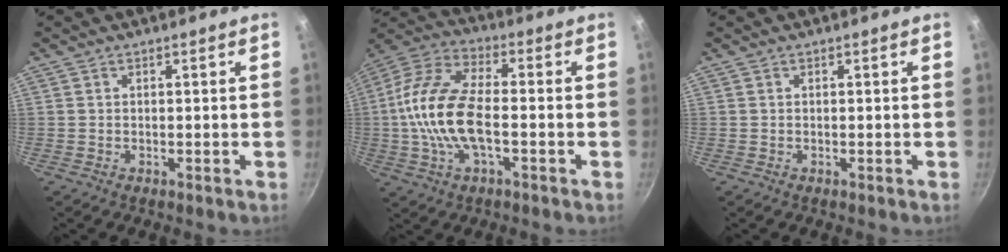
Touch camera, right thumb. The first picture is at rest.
{"total": 16.1, "force": [-2.0, 7.5, 14.1], "torque": [-0.273, 0.034, -0.056]}
{"total": 0.0}